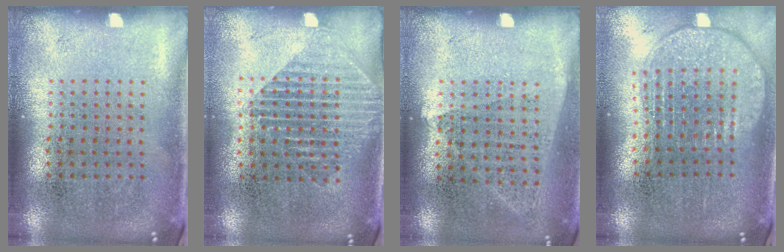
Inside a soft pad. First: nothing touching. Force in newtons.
{"total": 1.6, "press": 1.3, "slide": 0.8}
{"total": 1.0, "press": 0.9, "slide": 0.6}
{"total": 1.9, "press": 1.6, "slide": 1.0}